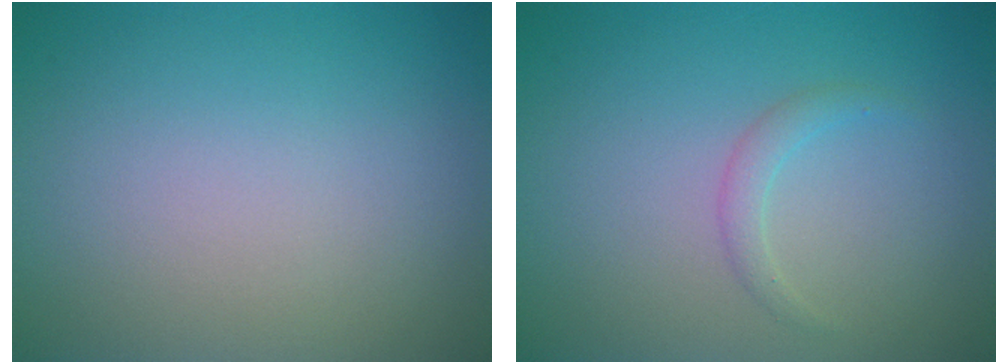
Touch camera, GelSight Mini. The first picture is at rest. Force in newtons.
{"total": 1.2, "press": 1.2, "slide": 0.0}